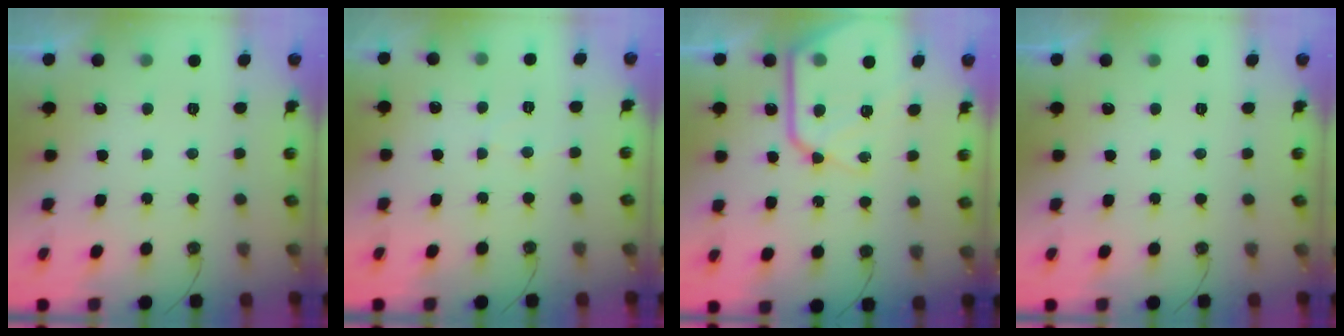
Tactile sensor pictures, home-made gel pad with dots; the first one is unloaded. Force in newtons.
{"total": 5.3, "press": 5.2, "slide": 0.8}
{"total": 15.9, "press": 15.8, "slide": 1.6}
{"total": 0.0}